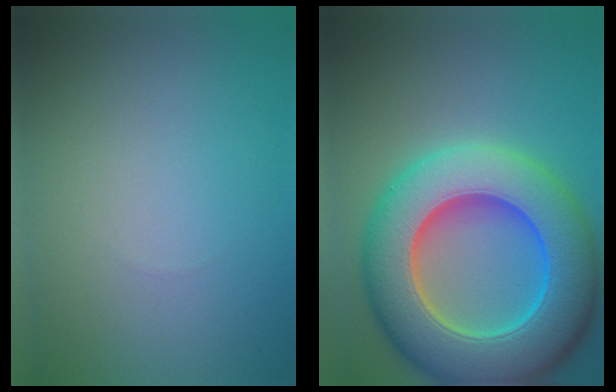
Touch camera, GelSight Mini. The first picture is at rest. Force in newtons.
{"total": 14.0, "press": 13.9, "slide": 0.5}